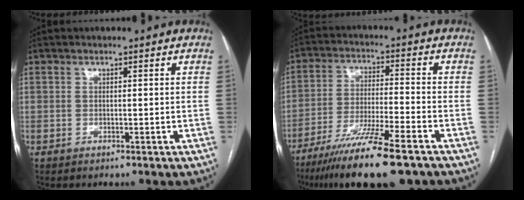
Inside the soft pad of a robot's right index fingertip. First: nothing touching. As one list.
[{"total": 14.8, "force": [-10.5, 0.9, 10.4], "torque": [-0.190, -0.041, -0.178]}]